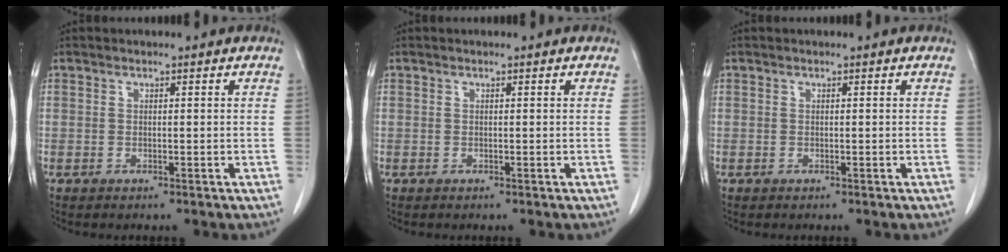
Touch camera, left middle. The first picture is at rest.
{"total": 0.0}
{"total": 0.0}